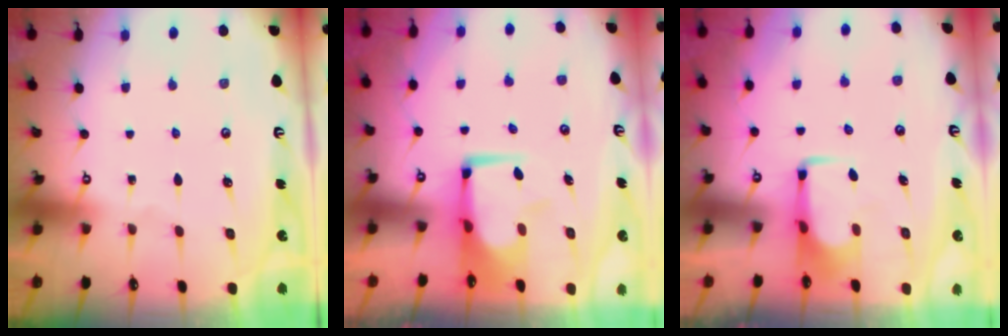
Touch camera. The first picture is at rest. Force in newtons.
{"total": 0.7, "press": 0.5, "slide": 0.4}
{"total": 1.5, "press": 1.5, "slide": 0.2}